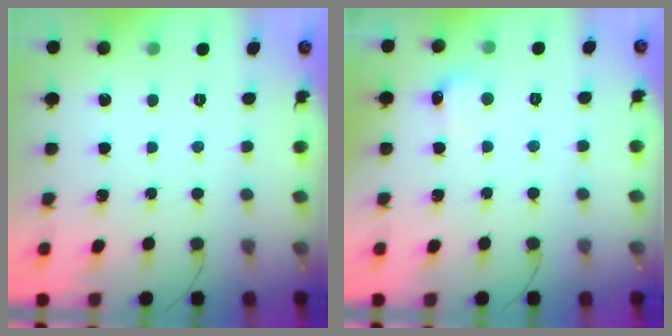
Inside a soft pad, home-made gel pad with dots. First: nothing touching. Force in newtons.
{"total": 5.8, "press": 5.6, "slide": 1.5}